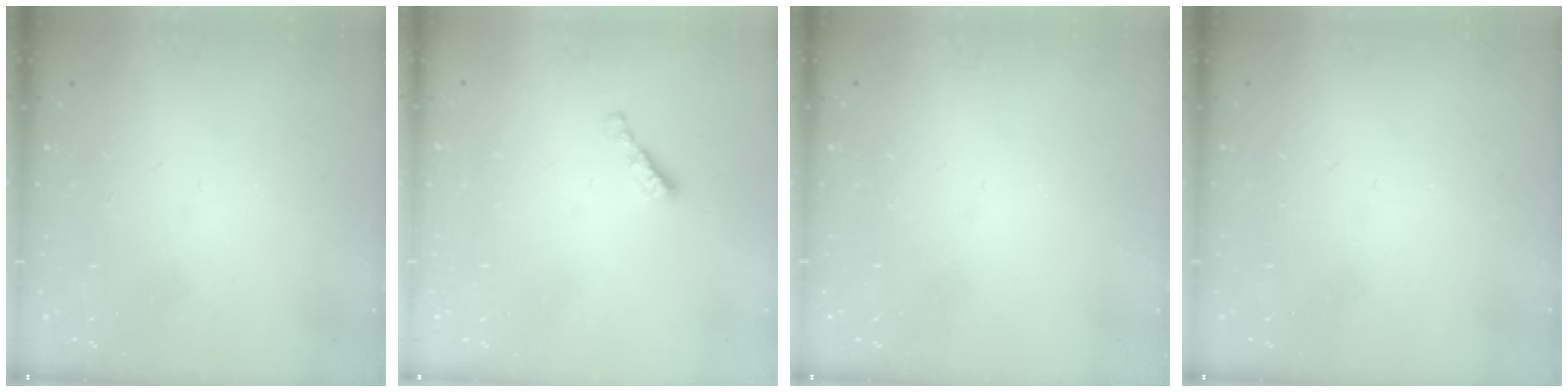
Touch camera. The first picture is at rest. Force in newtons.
{"total": 2.3, "press": 2.2, "slide": 0.4}
{"total": 0.0}
{"total": 0.0}